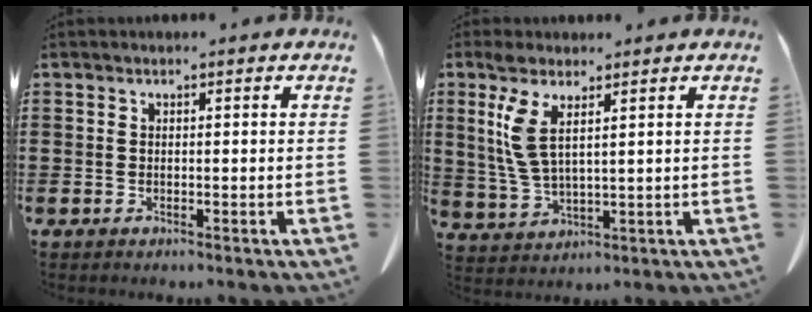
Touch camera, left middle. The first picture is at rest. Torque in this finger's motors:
{"motor_torque": [0.53, -0.11, 0.61, 0.21]}